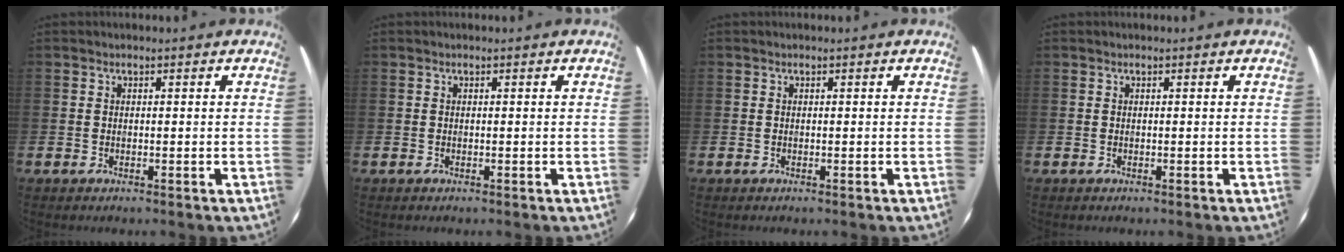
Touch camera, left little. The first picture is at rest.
{"total": 0.0}
{"total": 0.0}
{"total": 0.0}